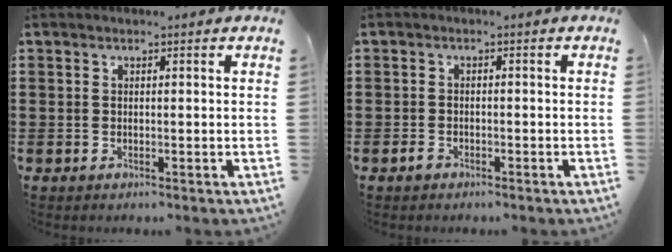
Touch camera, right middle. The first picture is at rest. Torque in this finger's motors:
{"motor_torque": [0.95, -0.15, 0.11, 0.00]}